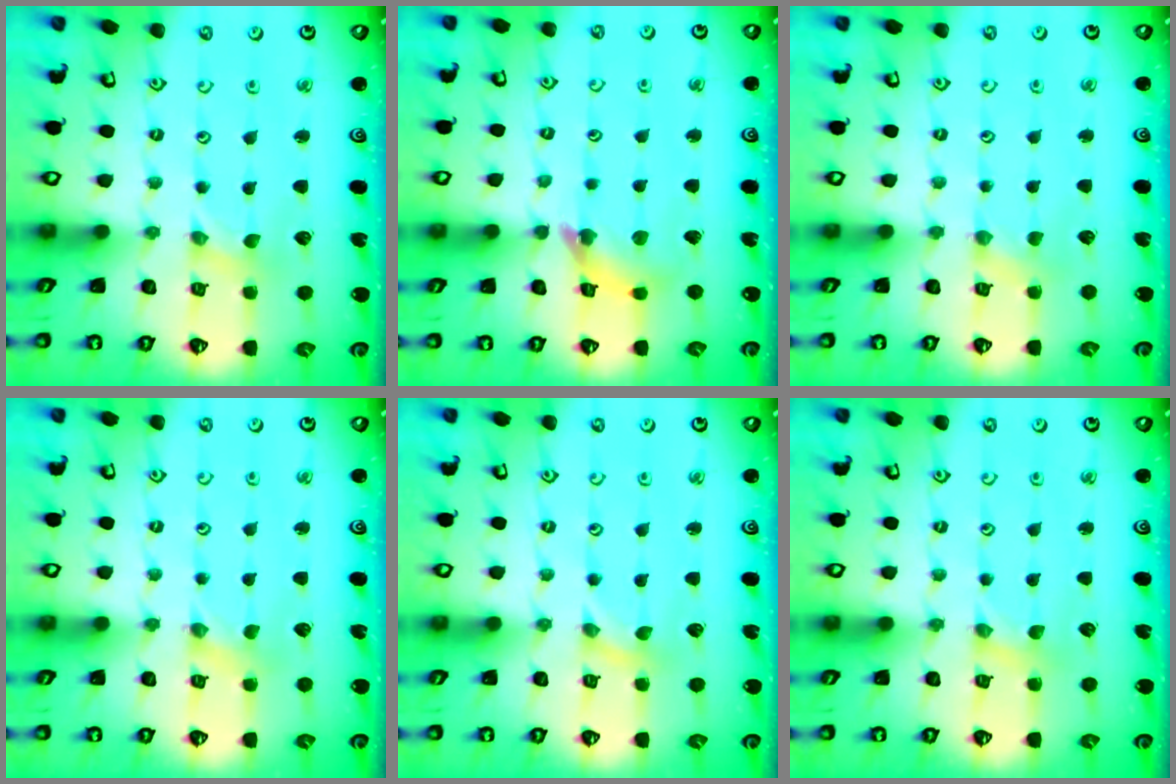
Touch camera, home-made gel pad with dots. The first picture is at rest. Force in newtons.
{"total": 9.0, "press": 8.9, "slide": 0.9}
{"total": 1.8, "press": 1.7, "slide": 0.4}
{"total": 1.1, "press": 1.1, "slide": 0.2}
{"total": 0.0}
{"total": 1.4, "press": 1.4, "slide": 0.3}